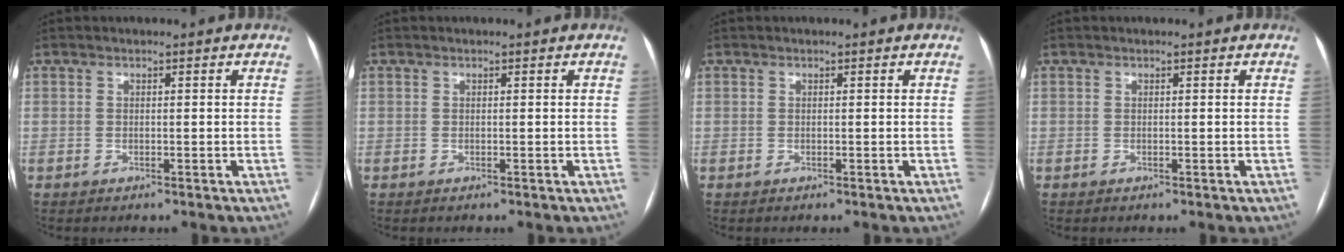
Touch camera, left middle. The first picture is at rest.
{"total": 0.0}
{"total": 0.0}
{"total": 0.0}